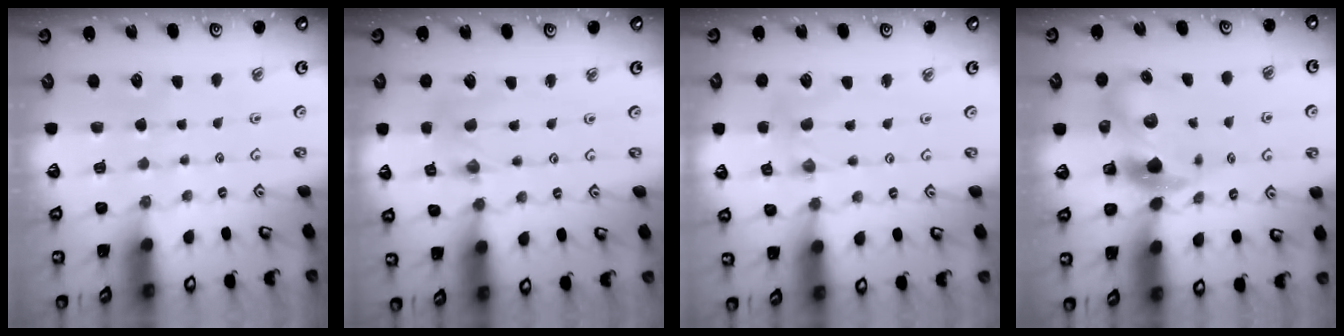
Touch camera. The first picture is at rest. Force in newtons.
{"total": 1.1, "press": 1.1, "slide": 0.2}
{"total": 2.0, "press": 1.9, "slide": 0.4}
{"total": 8.9, "press": 8.8, "slide": 1.7}